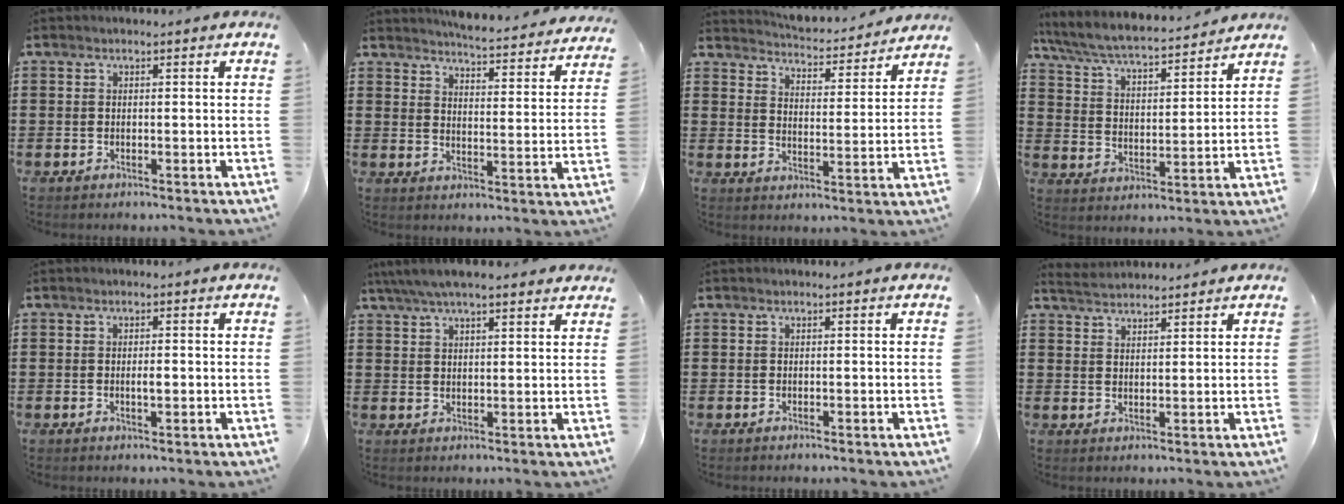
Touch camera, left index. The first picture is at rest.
{"total": 4.7, "force": [4.7, -0.6, 0.6], "torque": [-0.028, -0.043, 0.077]}
{"total": 4.0, "force": [4.0, -0.1, 0.2], "torque": [-0.018, -0.038, 0.061]}
{"total": 6.2, "force": [5.9, 0.4, 2.1], "torque": [-0.067, -0.039, 0.097]}
{"total": 1.6, "force": [-0.1, 0.5, 1.6], "torque": [-0.030, 0.000, -0.001]}
{"total": 5.1, "force": [4.3, 0.9, 2.6], "torque": [-0.061, -0.004, 0.077]}
{"total": 0.0}
{"total": 2.8, "force": [2.7, 0.2, 0.1], "torque": [-0.012, -0.003, 0.053]}